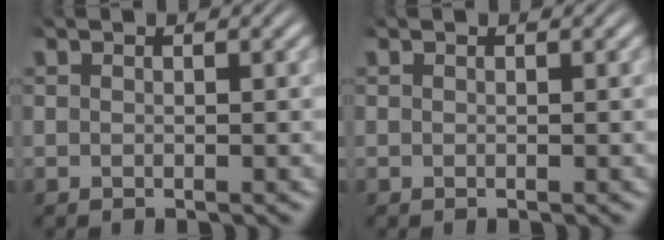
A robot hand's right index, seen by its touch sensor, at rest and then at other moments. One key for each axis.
{"total": 0.0}